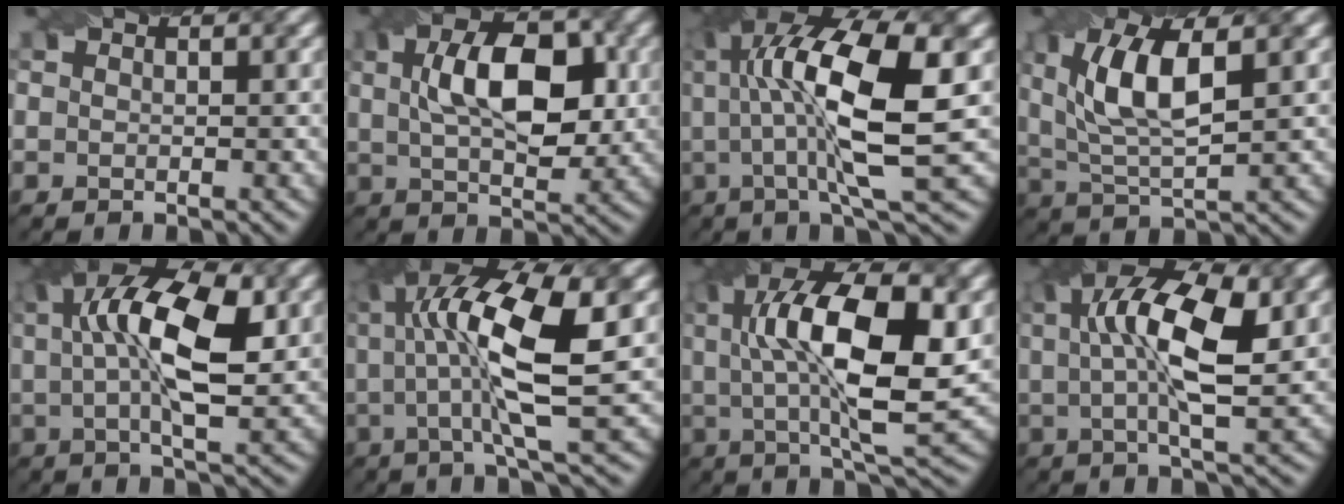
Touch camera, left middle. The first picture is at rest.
{"total": 8.3, "force": [1.1, 4.2, 7.1], "torque": [-0.119, 0.018, 0.023]}
{"total": 12.1, "force": [1.3, 3.0, 11.7], "torque": [-0.197, 0.014, 0.035]}
{"total": 7.0, "force": [1.6, 2.6, 6.4], "torque": [-0.133, 0.010, 0.038]}
{"total": 10.1, "force": [1.7, 3.6, 9.3], "torque": [-0.158, 0.020, 0.033]}
{"total": 11.2, "force": [1.4, 2.8, 10.7], "torque": [-0.182, 0.017, 0.035]}
{"total": 12.1, "force": [1.1, 4.0, 11.4], "torque": [-0.189, 0.016, 0.026]}
{"total": 9.8, "force": [1.6, 3.1, 9.1], "torque": [-0.160, 0.017, 0.035]}